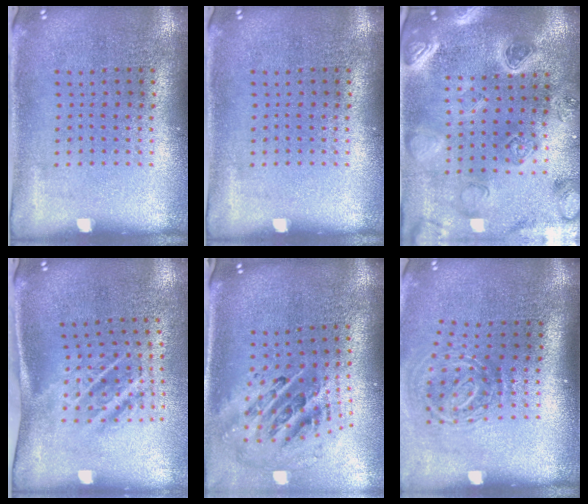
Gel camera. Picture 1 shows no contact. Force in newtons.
{"total": 0.0}
{"total": 2.7, "press": 2.6, "slide": 0.4}
{"total": 1.8, "press": 1.1, "slide": 1.4}
{"total": 2.2, "press": 1.6, "slide": 1.5}
{"total": 2.1, "press": 1.3, "slide": 1.6}